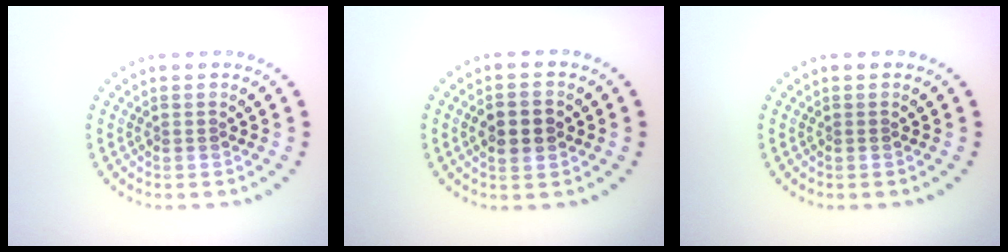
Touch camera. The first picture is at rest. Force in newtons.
{"total": 3.7, "press": 3.7, "slide": 0.2}
{"total": 0.0}